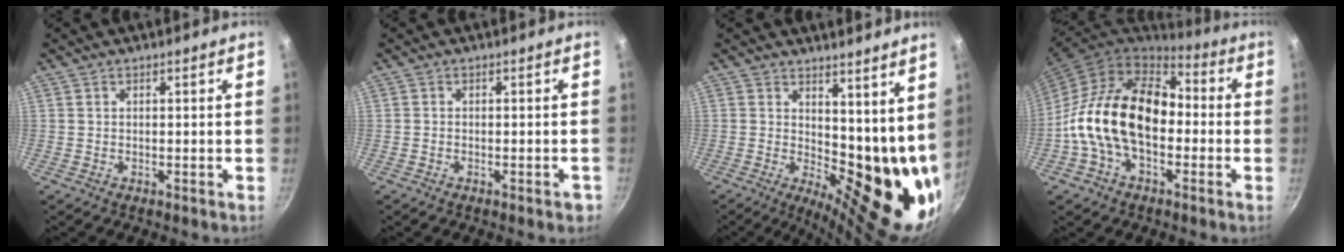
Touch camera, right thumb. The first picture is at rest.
{"total": 1.8, "force": [-1.0, 0.7, 1.3], "torque": [-0.016, 0.013, -0.011]}
{"total": 15.9, "force": [5.0, 7.2, 13.2], "torque": [-0.140, -0.055, 0.083]}
{"total": 19.7, "force": [-2.2, 12.7, 14.9], "torque": [-0.233, 0.046, -0.054]}